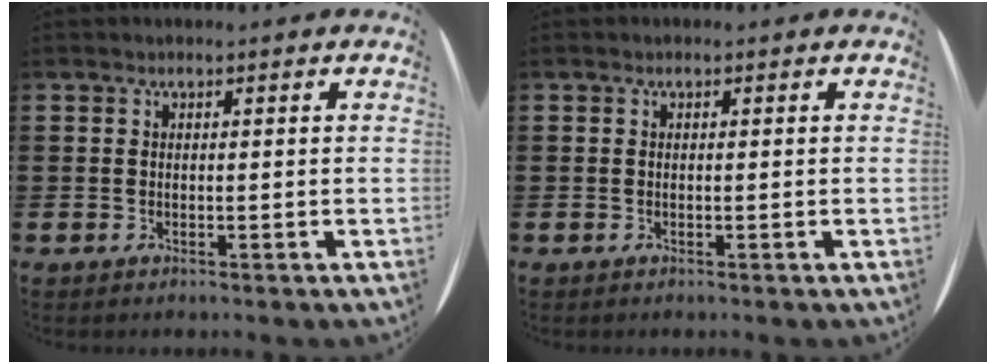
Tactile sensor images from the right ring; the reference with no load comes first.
{"total": 0.0}